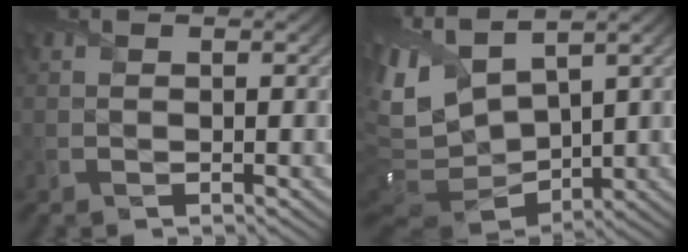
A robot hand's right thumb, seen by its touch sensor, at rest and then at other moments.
{"total": 11.4, "force": [2.5, 6.8, 8.9], "torque": [-0.243, -0.003, 0.066]}